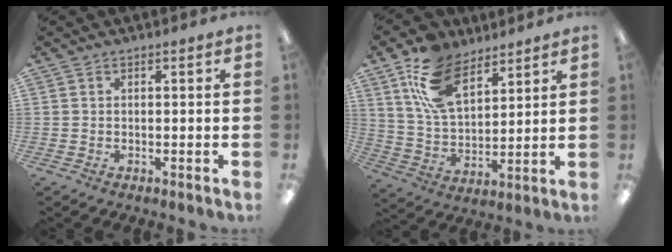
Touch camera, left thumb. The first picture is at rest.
{"total": 15.5, "force": [9.1, 8.6, 9.1], "torque": [-0.187, -0.020, 0.172]}